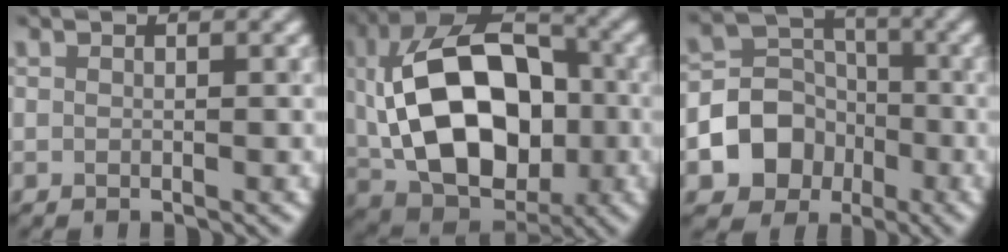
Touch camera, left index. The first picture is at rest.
{"total": 15.8, "force": [-0.1, 10.2, 12.1], "torque": [-0.207, 0.001, 0.002]}
{"total": 6.9, "force": [-2.6, 5.8, 2.6], "torque": [-0.027, 0.001, -0.070]}